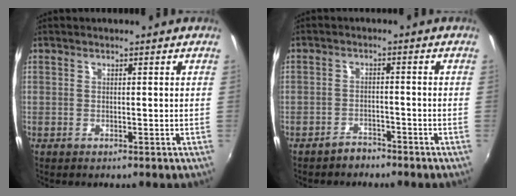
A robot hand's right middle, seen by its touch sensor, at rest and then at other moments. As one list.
[{"total": 2.8, "force": [-2.5, 1.2, 0.2], "torque": [-0.010, 0.006, -0.040]}]